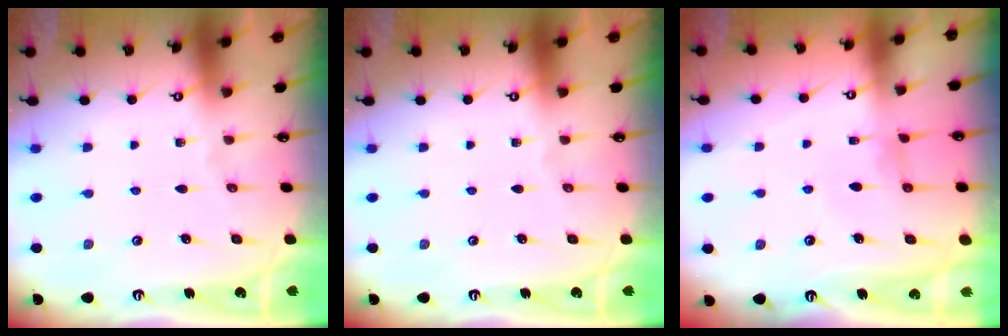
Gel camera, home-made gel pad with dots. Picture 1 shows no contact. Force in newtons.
{"total": 0.0}
{"total": 0.8, "press": 0.7, "slide": 0.3}